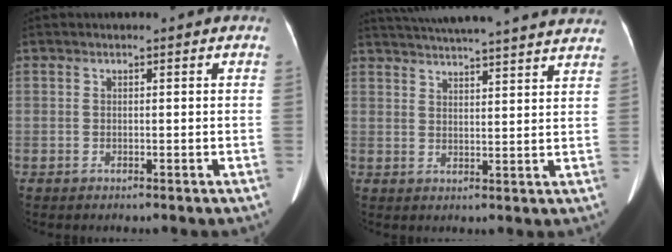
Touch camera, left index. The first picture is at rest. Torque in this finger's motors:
{"motor_torque": [0.42, -1.72, 0.03, 0.07]}